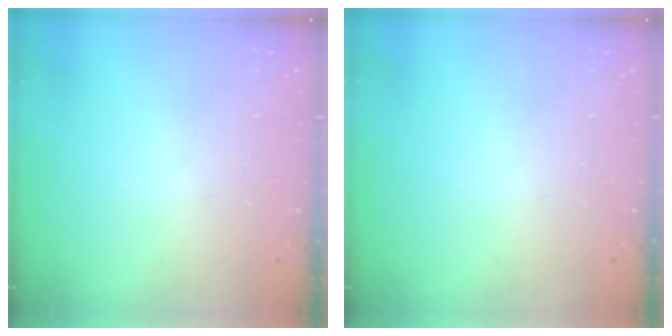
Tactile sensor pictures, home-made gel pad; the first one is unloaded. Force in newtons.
{"total": 0.0}